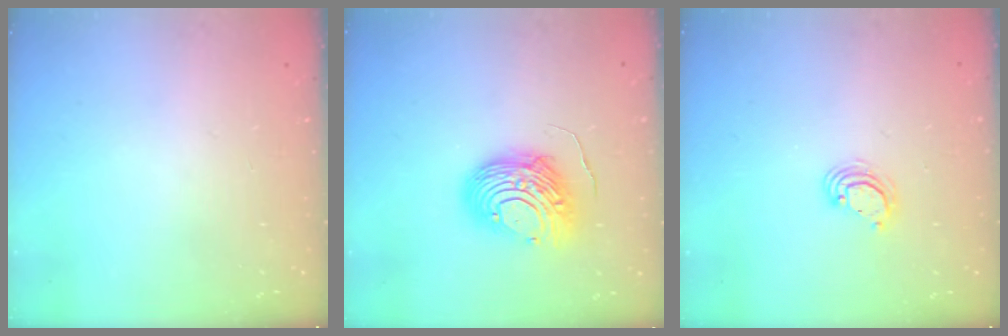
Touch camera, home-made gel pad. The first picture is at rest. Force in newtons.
{"total": 11.2, "press": 11.2, "slide": 1.1}
{"total": 4.1, "press": 4.1, "slide": 0.2}